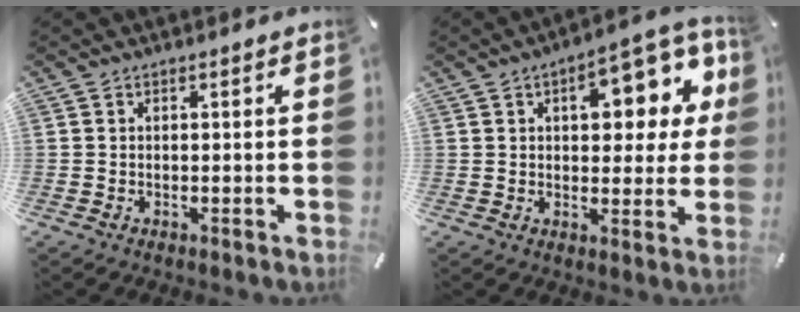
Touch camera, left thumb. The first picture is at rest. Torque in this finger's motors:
{"motor_torque": [1.97, 1.97, 0.74, -0.48, 0.25]}